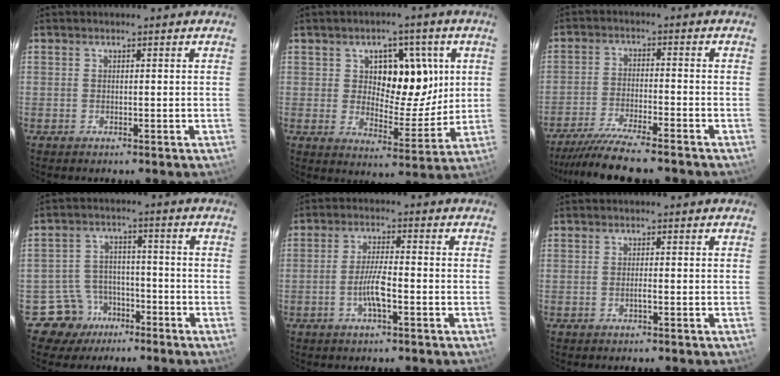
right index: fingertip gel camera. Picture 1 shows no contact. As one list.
[{"total": 10.7, "force": [2.9, 5.7, 8.6], "torque": [-0.112, 0.012, 0.051]}, {"total": 11.3, "force": [-10.0, 0.1, 5.4], "torque": [-0.083, -0.025, -0.160]}, {"total": 7.1, "force": [-3.9, 5.9, -0.2], "torque": [0.010, 0.019, -0.057]}, {"total": 5.0, "force": [-1.7, 0.7, 4.7], "torque": [-0.092, 0.003, -0.032]}, {"total": 0.9, "force": [-0.3, 0.0, 0.8], "torque": [-0.017, 0.001, -0.006]}]